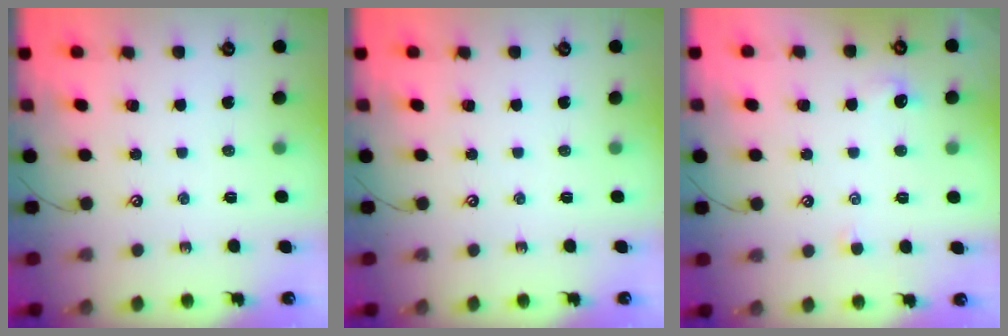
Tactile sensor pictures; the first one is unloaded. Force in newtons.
{"total": 0.0}
{"total": 1.4, "press": 1.3, "slide": 0.4}